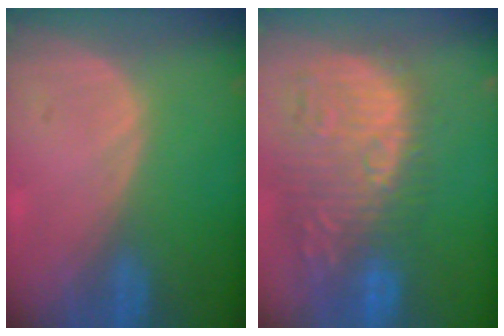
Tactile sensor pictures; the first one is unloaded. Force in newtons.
{"total": 13.3, "press": 12.0, "slide": 5.6}